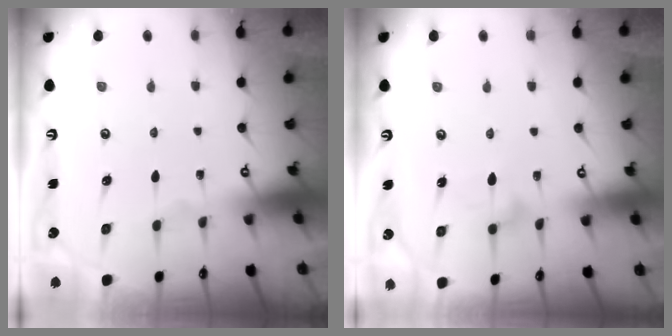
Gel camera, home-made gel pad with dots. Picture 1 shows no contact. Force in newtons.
{"total": 8.4, "press": 8.4, "slide": 0.5}